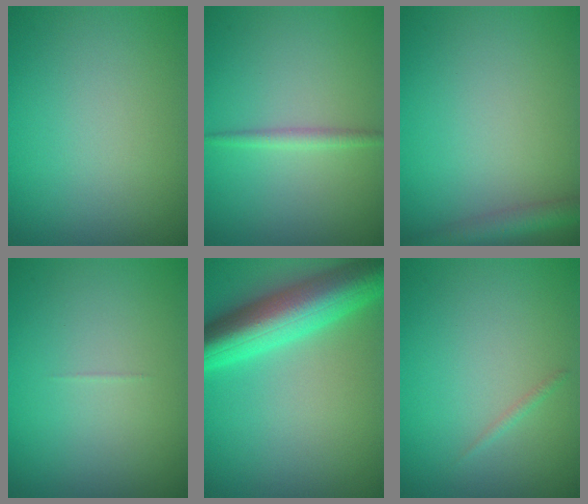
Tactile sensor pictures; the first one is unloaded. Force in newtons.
{"total": 1.3, "press": 1.3, "slide": 0.1}
{"total": 2.2, "press": 2.2, "slide": 0.1}
{"total": 0.0}
{"total": 9.4, "press": 9.4, "slide": 0.3}
{"total": 0.5, "press": 0.5, "slide": 0.0}